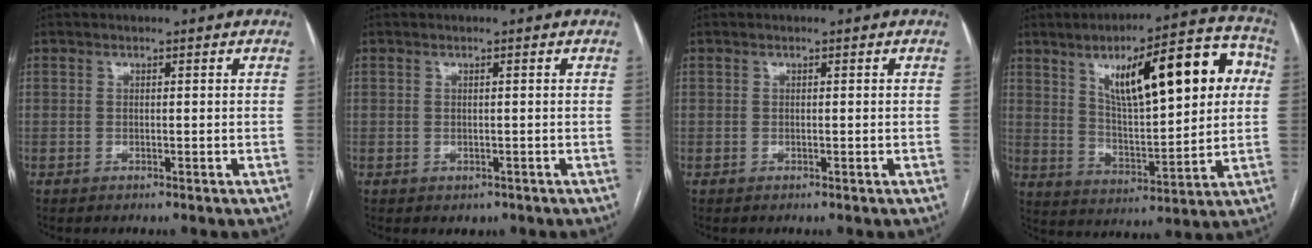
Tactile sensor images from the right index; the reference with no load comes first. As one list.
[{"total": 1.2, "force": [-0.4, 1.0, 0.5], "torque": [-0.003, 0.002, 0.002]}, {"total": 0.0}, {"total": 19.7, "force": [6.3, 5.2, 17.9], "torque": [-0.256, 0.033, 0.100]}]